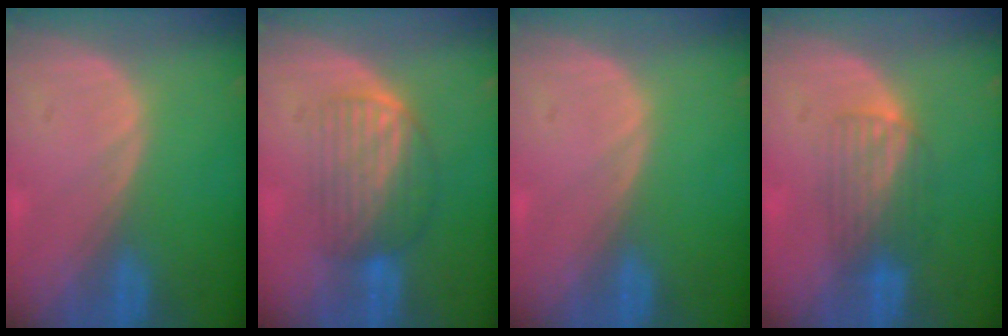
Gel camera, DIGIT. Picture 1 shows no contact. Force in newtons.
{"total": 6.2, "press": 6.1, "slide": 1.4}
{"total": 0.0}
{"total": 4.3, "press": 4.2, "slide": 1.1}